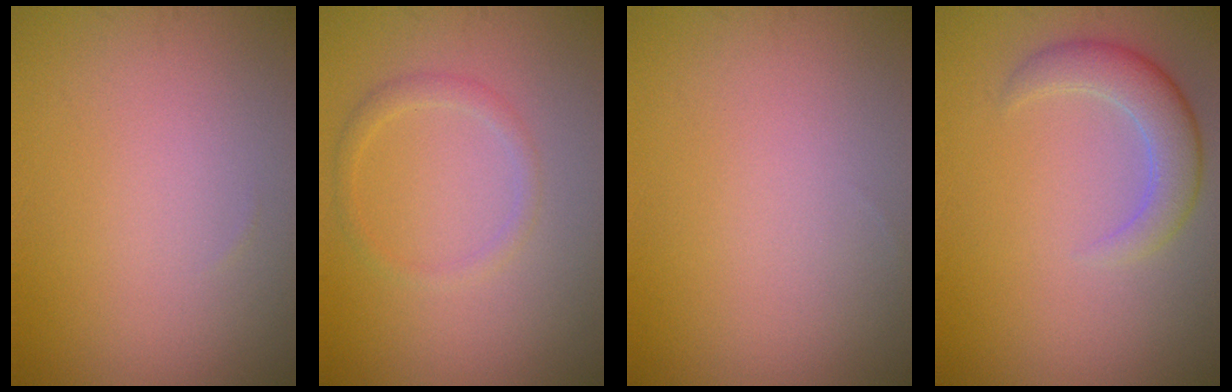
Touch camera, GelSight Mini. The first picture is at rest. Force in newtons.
{"total": 1.4, "press": 1.4, "slide": 0.0}
{"total": 0.0}
{"total": 3.6, "press": 3.6, "slide": 0.5}